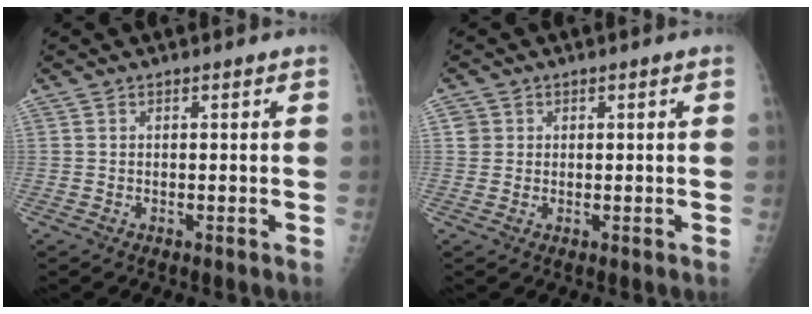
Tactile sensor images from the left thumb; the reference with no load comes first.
{"total": 2.0, "force": [0.5, 1.9, 0.2], "torque": [0.011, 0.001, 0.005]}